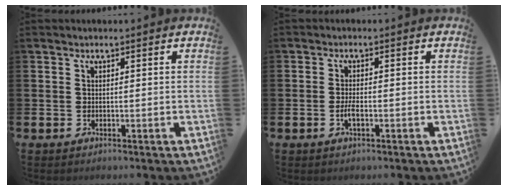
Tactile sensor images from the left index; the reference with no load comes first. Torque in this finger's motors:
{"motor_torque": [0.11, 0.02, 0.05, 0.06]}